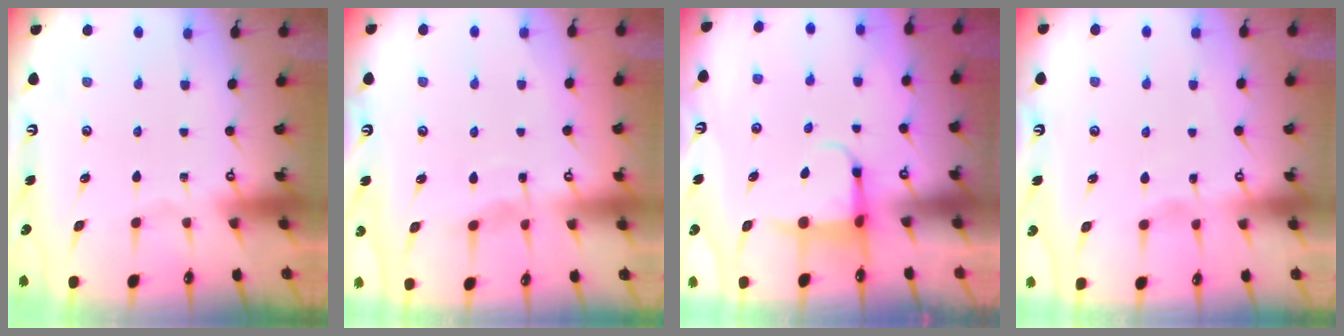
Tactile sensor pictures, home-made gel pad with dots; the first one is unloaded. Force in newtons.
{"total": 3.7, "press": 3.7, "slide": 0.5}
{"total": 3.9, "press": 3.7, "slide": 1.0}
{"total": 2.9, "press": 2.9, "slide": 0.4}